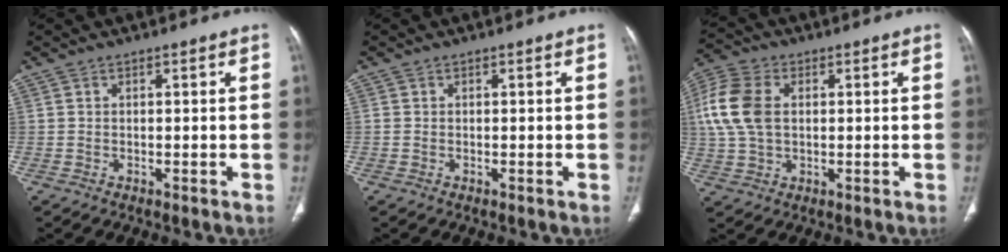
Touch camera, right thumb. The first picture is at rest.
{"total": 0.0}
{"total": 11.0, "force": [1.6, 7.5, 8.0], "torque": [-0.178, 0.015, 0.031]}